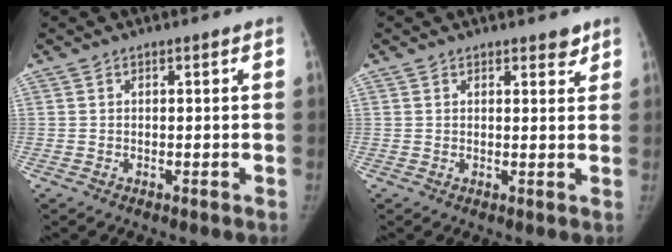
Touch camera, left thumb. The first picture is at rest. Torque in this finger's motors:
{"motor_torque": [0.48, 0.08, 0.15, -0.34, 0.03]}